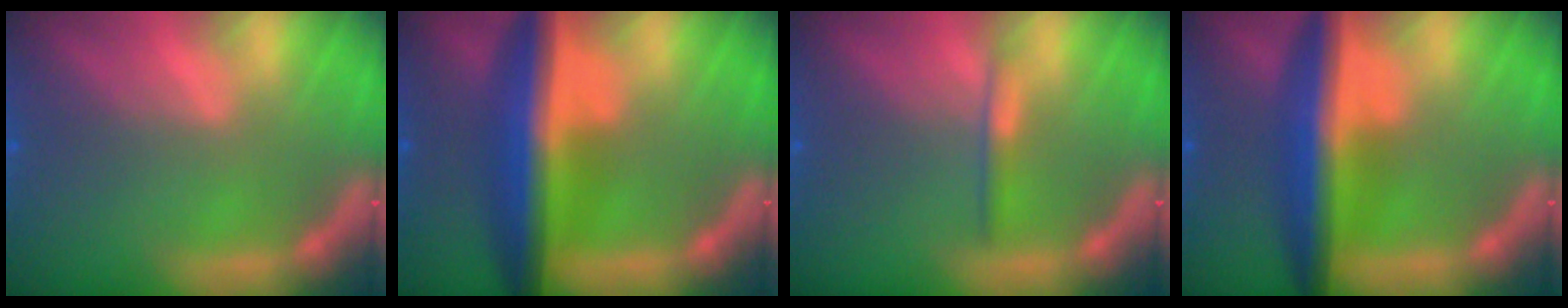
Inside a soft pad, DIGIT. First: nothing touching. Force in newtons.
{"total": 9.0}
{"total": 1.4}
{"total": 8.0}